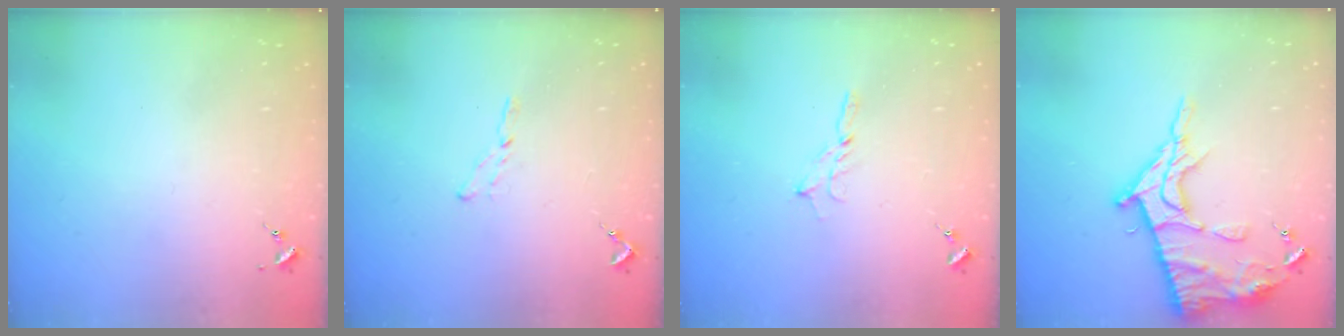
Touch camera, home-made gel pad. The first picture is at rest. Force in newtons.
{"total": 3.5, "press": 3.5, "slide": 0.4}
{"total": 2.5, "press": 2.5, "slide": 0.2}
{"total": 16.7, "press": 16.7, "slide": 1.6}